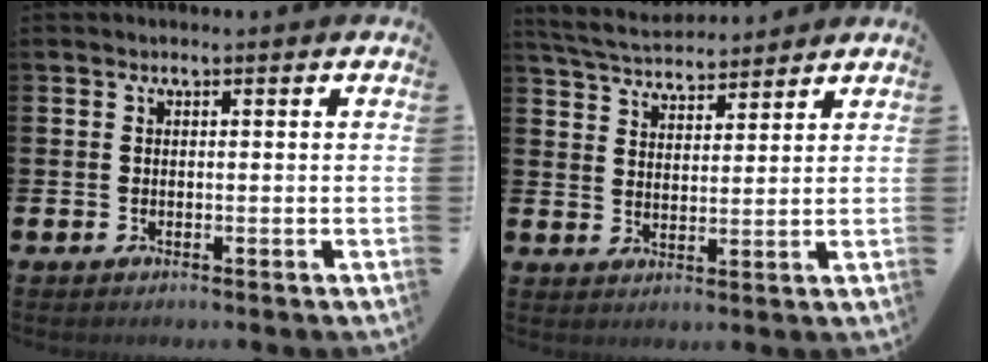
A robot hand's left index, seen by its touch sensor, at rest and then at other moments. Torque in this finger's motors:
{"motor_torque": [0.67, -1.02, 0.15, 0.09]}